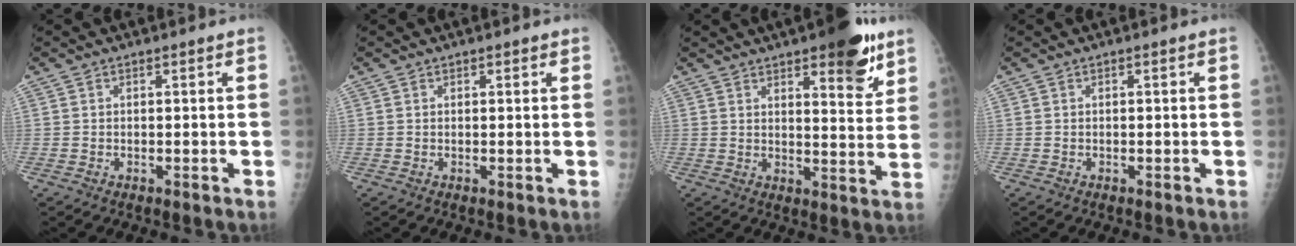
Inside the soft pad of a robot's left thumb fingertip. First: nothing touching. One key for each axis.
{"total": 0.6, "fx": 0.5, "fy": 0.3, "fz": 0.1, "tx": 0.001, "ty": -0.004, "tz": 0.005}
{"total": 12.1, "fx": 7.3, "fy": 3.8, "fz": 8.8, "tx": -0.086, "ty": -0.039, "tz": 0.098}
{"total": 0.0}